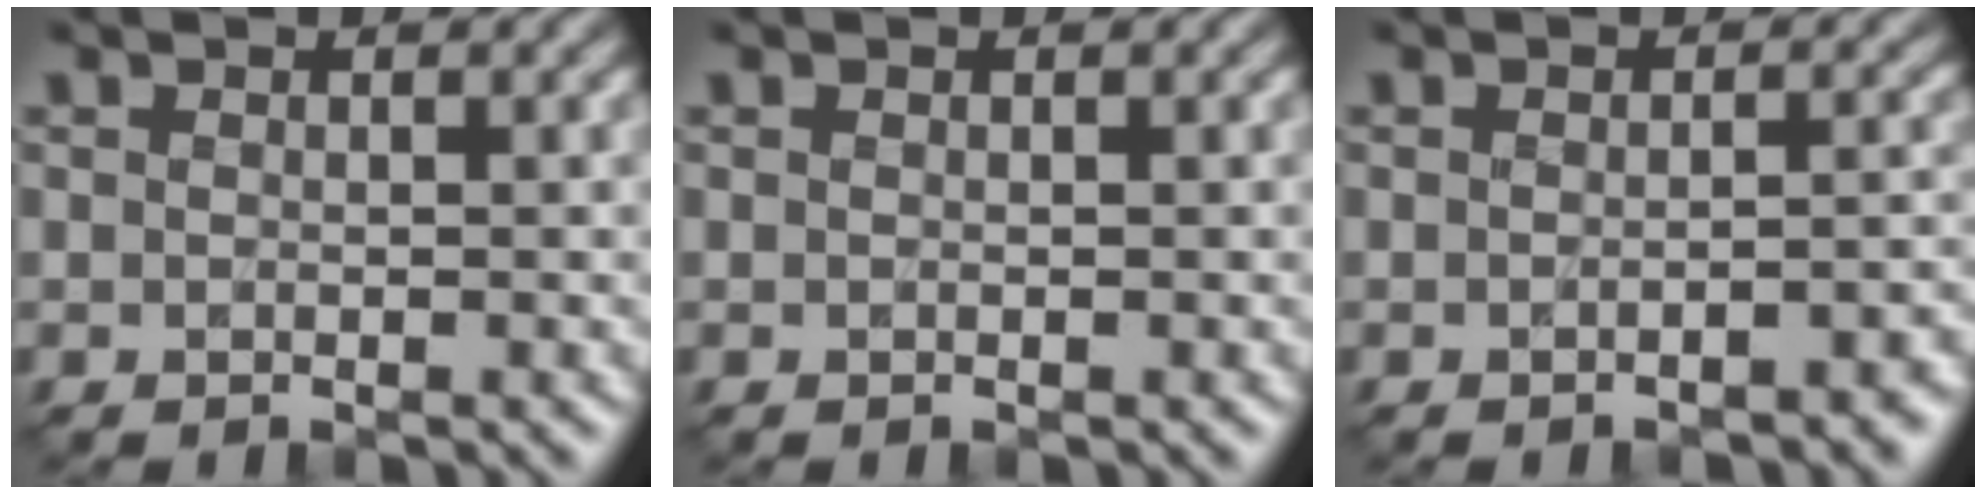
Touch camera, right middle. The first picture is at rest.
{"total": 0.0}
{"total": 2.0, "force": [-1.5, 0.5, 1.2], "torque": [-0.017, 0.001, -0.021]}